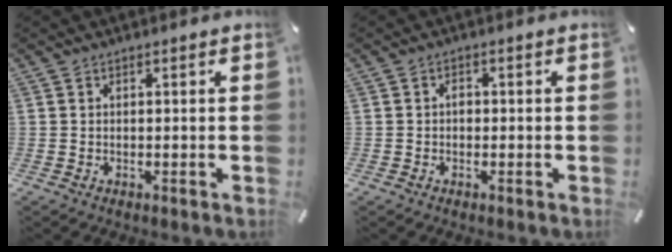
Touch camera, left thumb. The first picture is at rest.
{"total": 1.4, "force": [-0.3, 1.0, 0.8], "torque": [-0.017, 0.005, -0.007]}